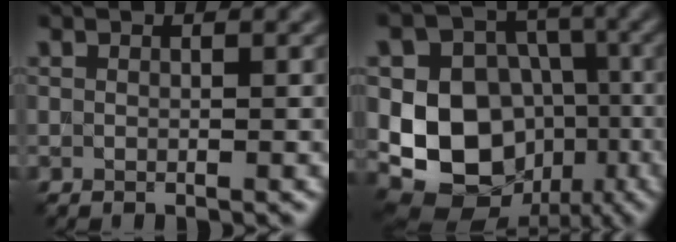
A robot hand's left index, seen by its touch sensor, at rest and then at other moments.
{"total": 11.5, "force": [-2.1, 9.5, 6.1], "torque": [-0.095, -0.007, -0.054]}